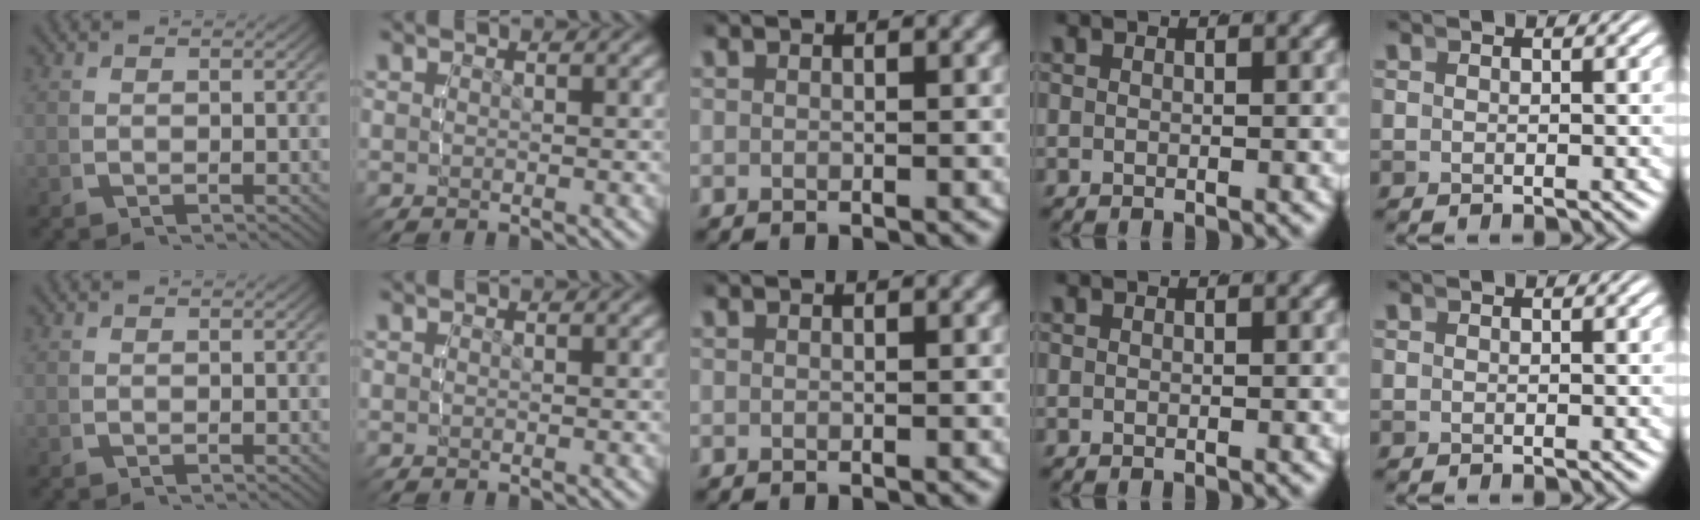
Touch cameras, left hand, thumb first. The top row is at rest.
{}